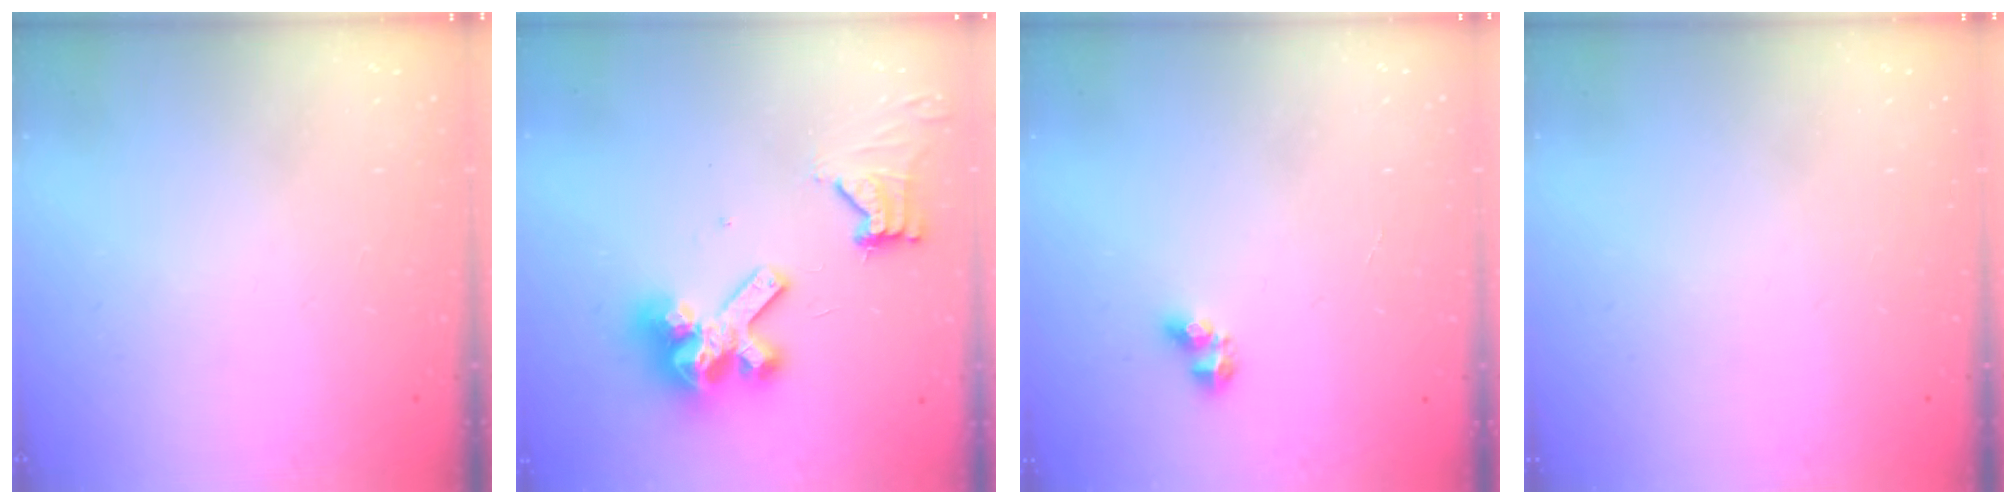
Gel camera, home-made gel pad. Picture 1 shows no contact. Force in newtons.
{"total": 13.0, "press": 12.9, "slide": 1.5}
{"total": 3.6, "press": 3.4, "slide": 1.1}
{"total": 0.0}